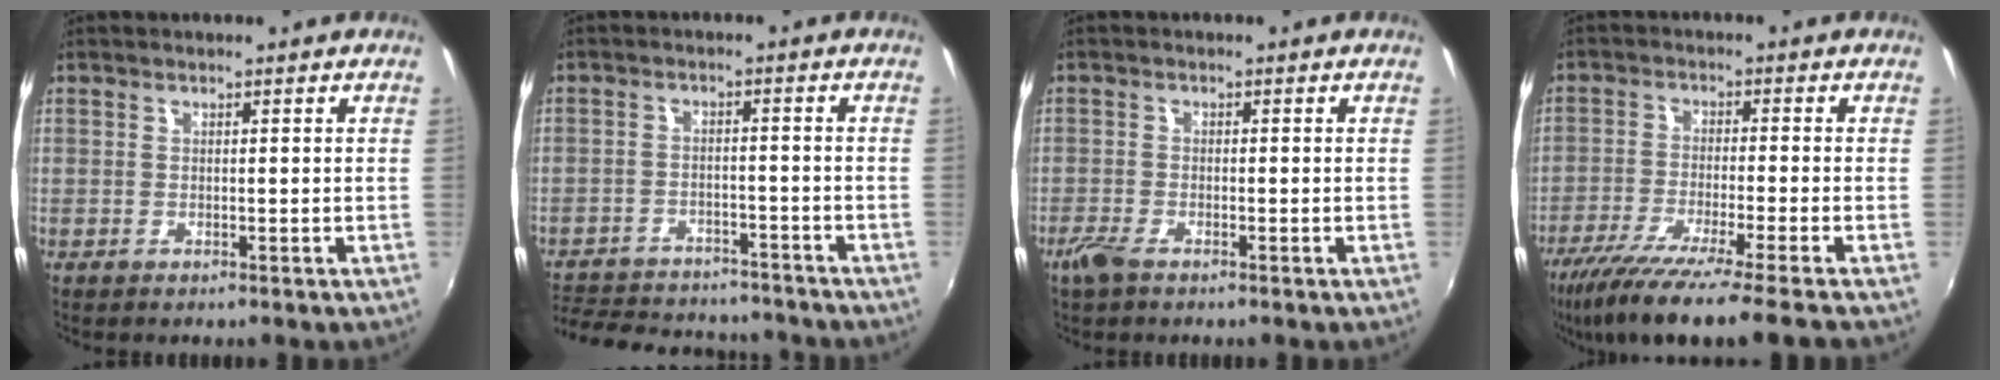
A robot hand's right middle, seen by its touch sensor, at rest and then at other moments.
{"total": 20.1, "force": [-17.1, 7.5, 7.6], "torque": [-0.174, 0.007, -0.231]}
{"total": 3.1, "force": [-2.3, 1.0, 1.8], "torque": [-0.050, -0.007, -0.047]}
{"total": 13.6, "force": [-11.0, -1.3, 7.9], "torque": [-0.160, -0.046, -0.186]}